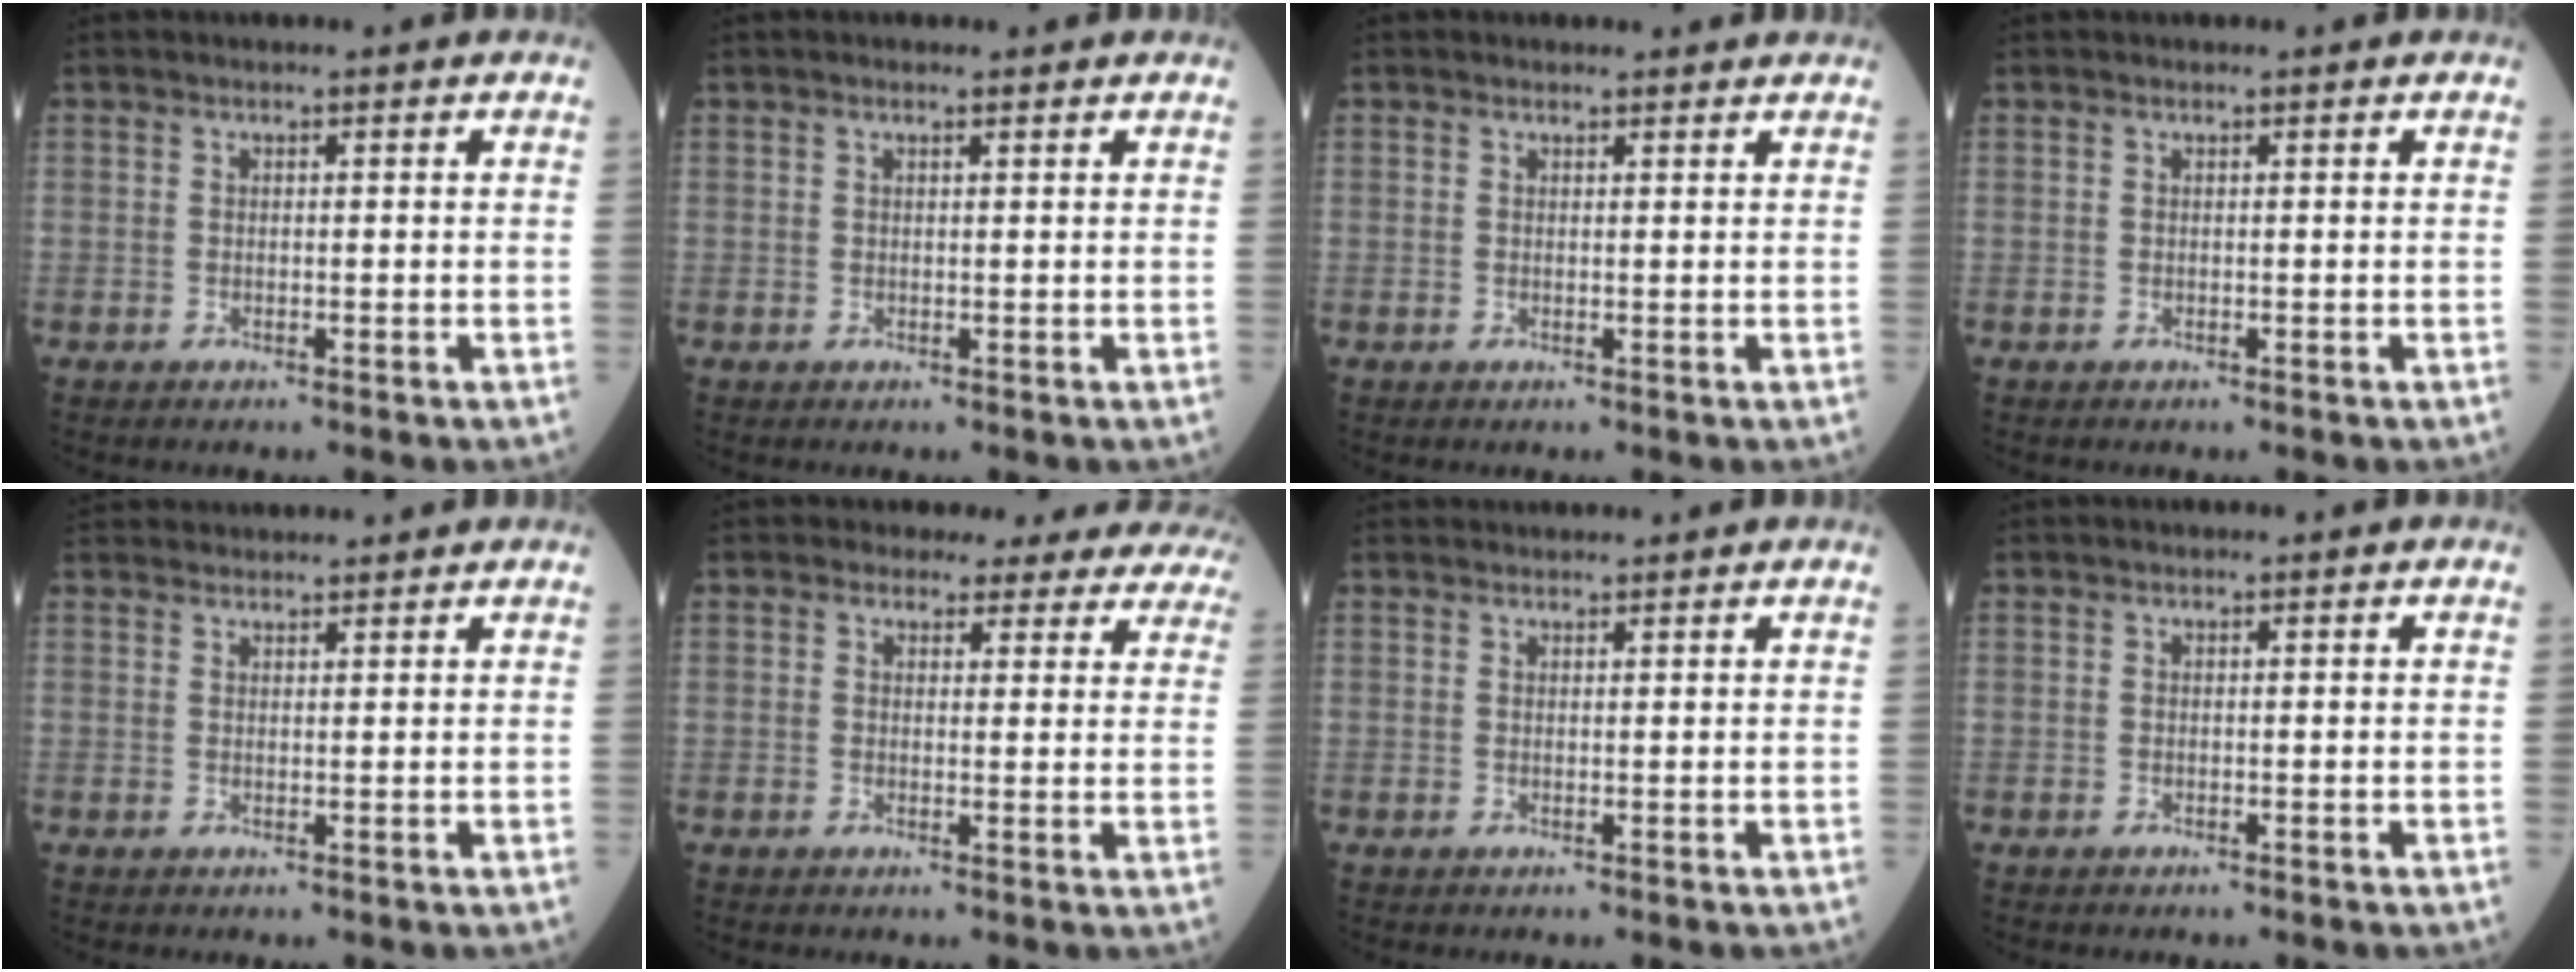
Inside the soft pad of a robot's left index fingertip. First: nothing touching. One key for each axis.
{"total": 1.2, "fx": 1.0, "fy": 0.2, "fz": 0.7, "tx": -0.015, "ty": 0.010, "tz": 0.015}
{"total": 1.6, "fx": 1.5, "fy": 0.3, "fz": 0.0, "tx": -0.014, "ty": 0.001, "tz": 0.016}
{"total": 0.0}
{"total": 8.1, "fx": 7.8, "fy": 1.1, "fz": 1.9, "tx": -0.028, "ty": 0.040, "tz": 0.113}
{"total": 12.8, "fx": 12.0, "fy": 4.3, "fz": 1.3, "tx": 0.021, "ty": -0.022, "tz": 0.102}
{"total": 3.9, "fx": 3.8, "fy": 0.4, "fz": 0.7, "tx": -0.010, "ty": 0.031, "tz": 0.052}
{"total": 0.0}